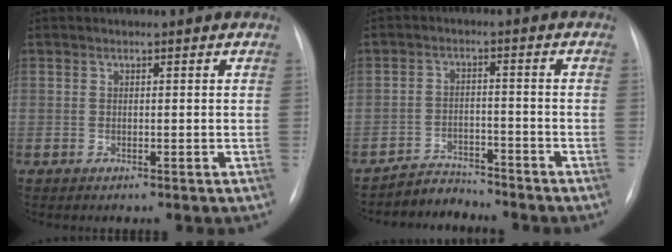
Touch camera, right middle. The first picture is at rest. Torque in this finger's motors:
{"motor_torque": [0.15, -0.26, -0.02, 0.00]}